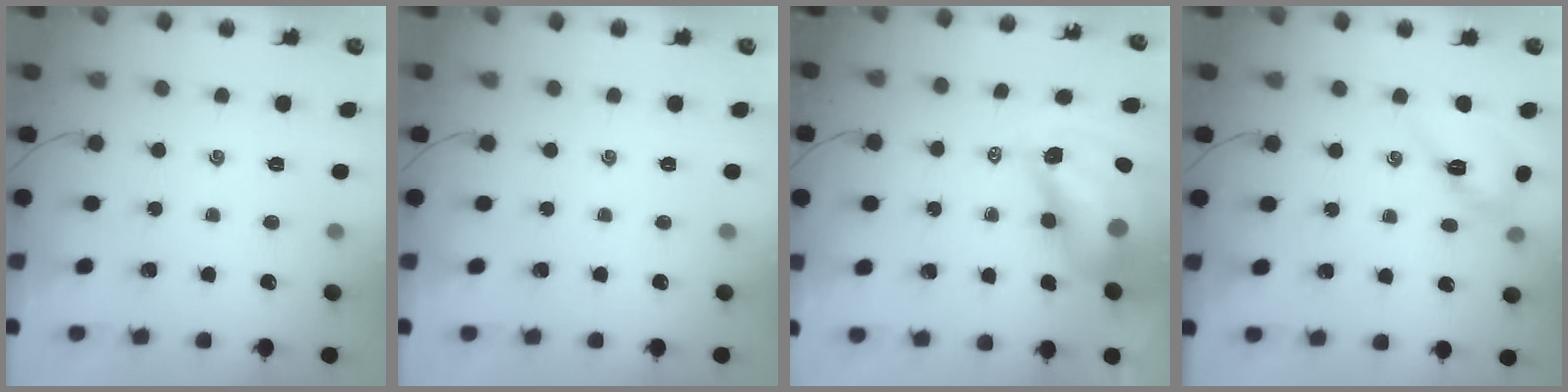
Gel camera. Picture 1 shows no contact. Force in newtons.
{"total": 0.0}
{"total": 13.3, "press": 12.8, "slide": 3.7}
{"total": 7.8, "press": 7.7, "slide": 0.3}